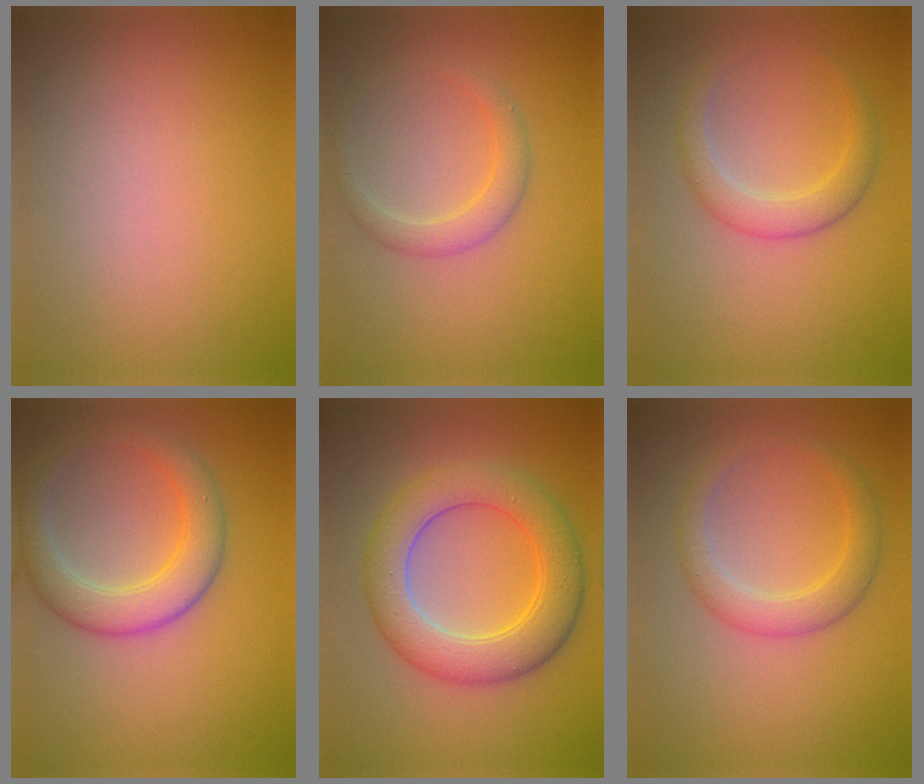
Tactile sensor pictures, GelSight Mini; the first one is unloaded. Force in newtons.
{"total": 2.2, "press": 2.2, "slide": 0.1}
{"total": 2.7, "press": 2.7, "slide": 0.1}
{"total": 5.1, "press": 5.1, "slide": 0.4}
{"total": 6.9, "press": 6.8, "slide": 0.6}
{"total": 3.1, "press": 3.1, "slide": 0.1}